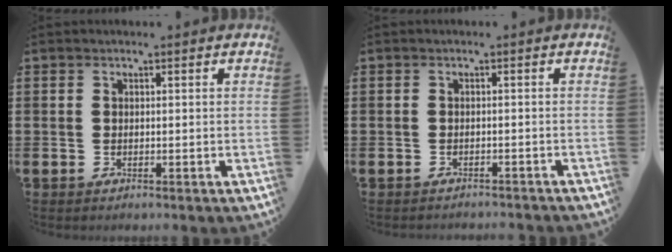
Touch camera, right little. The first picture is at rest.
{"total": 0.8, "force": [-0.8, 0.0, 0.0], "torque": [-0.001, -0.002, -0.016]}